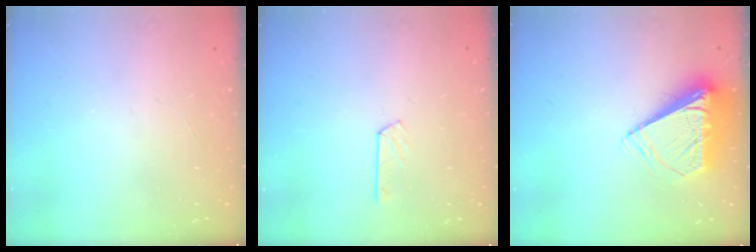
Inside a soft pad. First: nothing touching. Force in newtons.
{"total": 2.8, "press": 2.8, "slide": 0.4}
{"total": 9.1, "press": 9.1, "slide": 1.2}